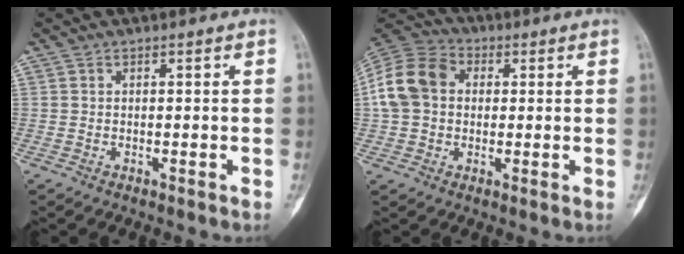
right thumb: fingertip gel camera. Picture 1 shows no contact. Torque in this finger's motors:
{"motor_torque": [0.13, 0.13, 1.15, -0.29, 0.11]}